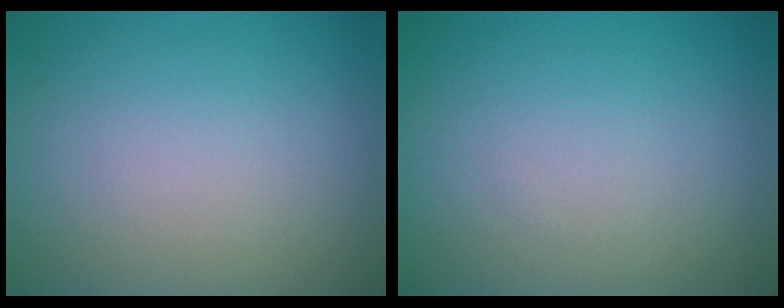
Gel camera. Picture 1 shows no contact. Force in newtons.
{"total": 0.0}